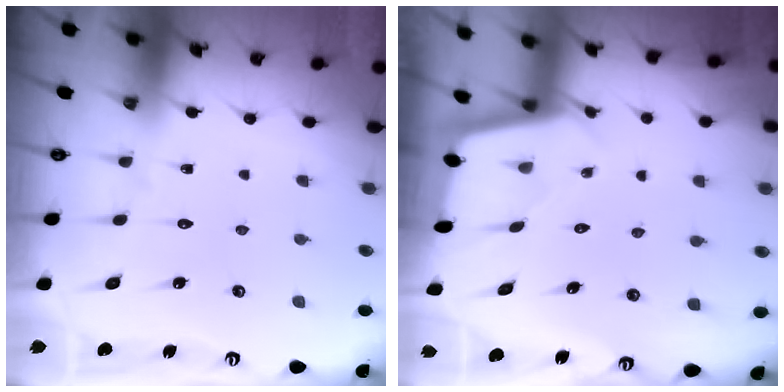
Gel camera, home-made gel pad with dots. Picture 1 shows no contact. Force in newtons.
{"total": 1.8, "press": 1.8, "slide": 0.1}